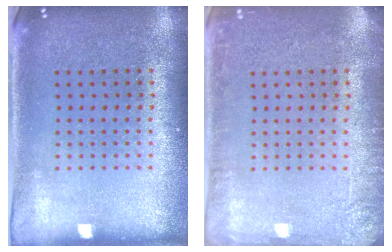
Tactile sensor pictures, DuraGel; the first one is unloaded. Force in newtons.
{"total": 2.1, "press": 2.1, "slide": 0.3}